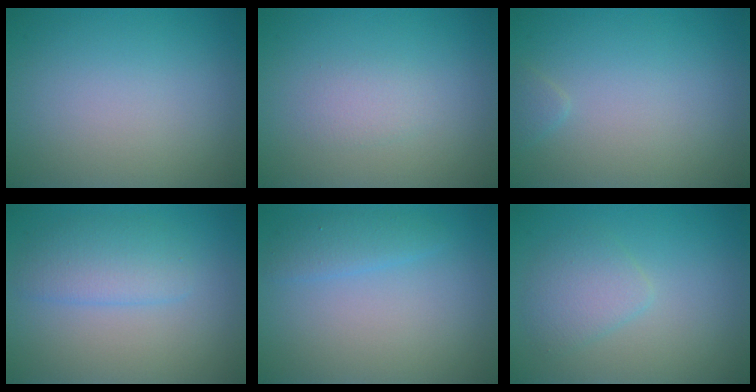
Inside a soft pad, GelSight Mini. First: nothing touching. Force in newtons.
{"total": 1.1, "press": 1.1, "slide": 0.1}
{"total": 0.7, "press": 0.7, "slide": 0.1}
{"total": 2.8, "press": 2.8, "slide": 0.1}
{"total": 1.7, "press": 1.7, "slide": 0.2}
{"total": 2.3, "press": 2.3, "slide": 0.0}